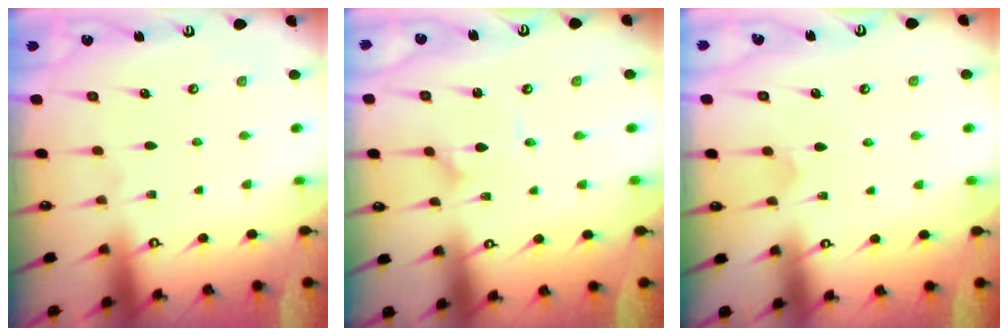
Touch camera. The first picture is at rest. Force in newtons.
{"total": 1.0, "press": 1.0, "slide": 0.2}
{"total": 3.3, "press": 3.3, "slide": 0.2}